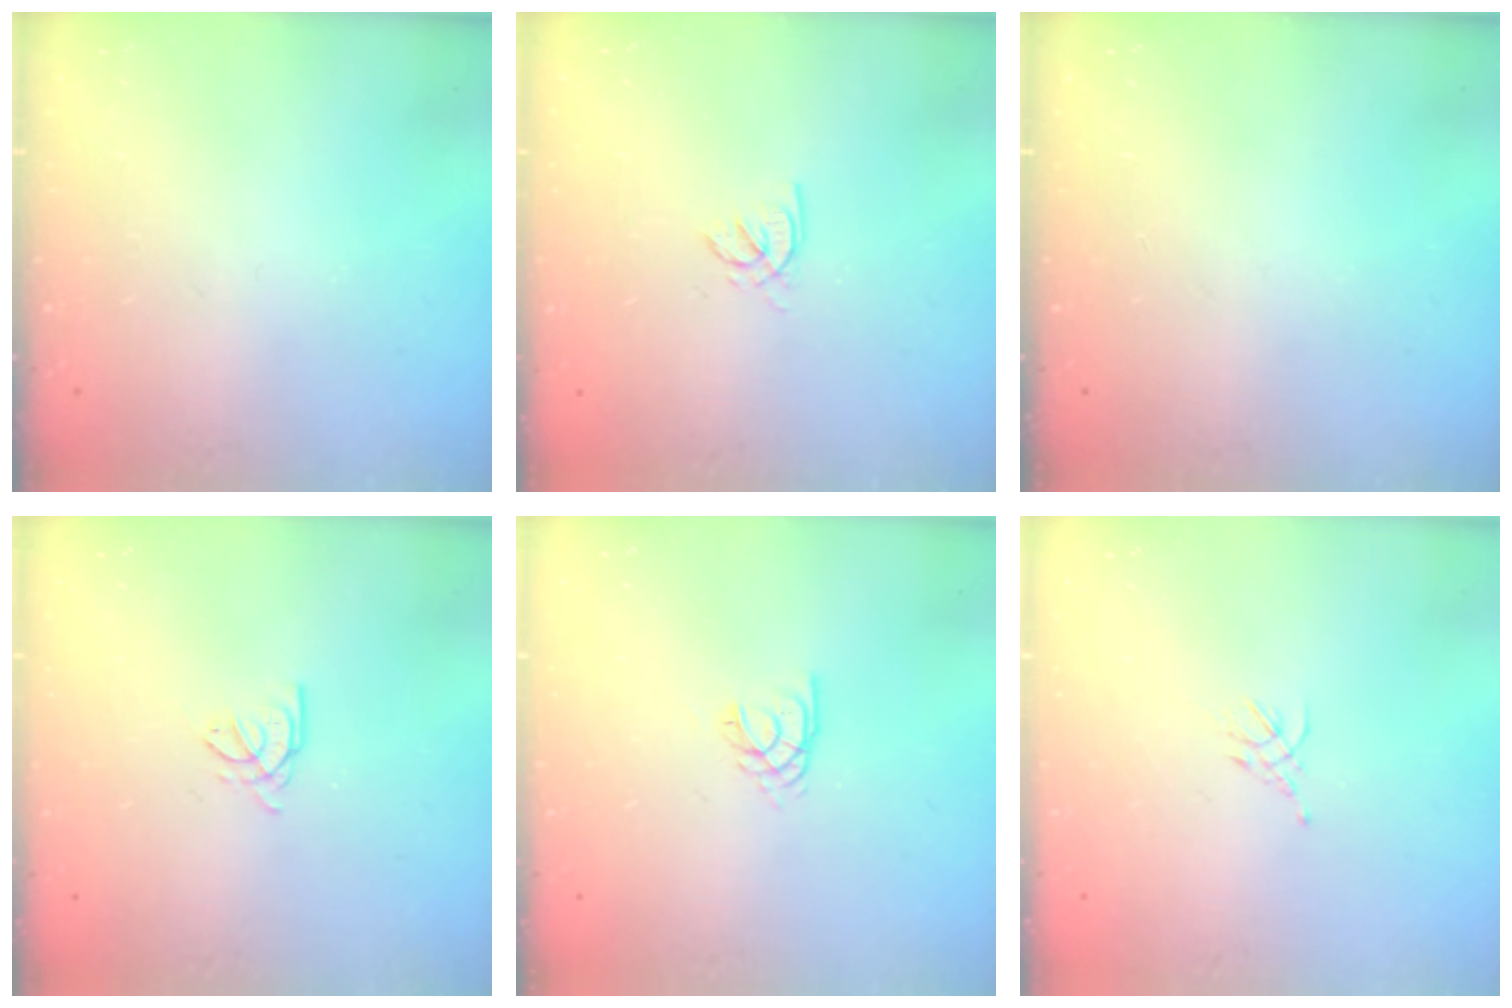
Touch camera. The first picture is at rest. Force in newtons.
{"total": 1.9, "press": 1.8, "slide": 0.4}
{"total": 0.0}
{"total": 2.4, "press": 2.4, "slide": 0.1}
{"total": 2.2, "press": 2.2, "slide": 0.3}
{"total": 1.5, "press": 1.4, "slide": 0.6}